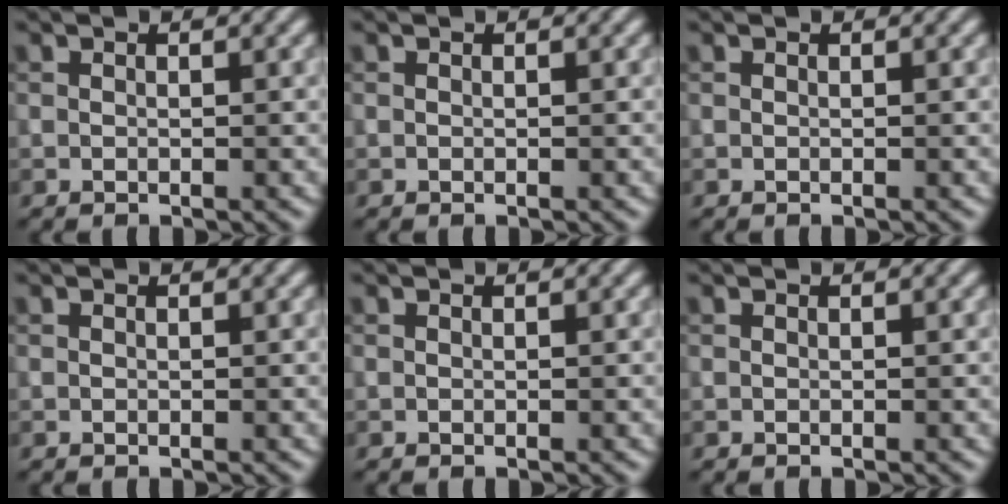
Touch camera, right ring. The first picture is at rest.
{"total": 0.0}
{"total": 0.0}
{"total": 0.0}
{"total": 0.0}
{"total": 0.0}